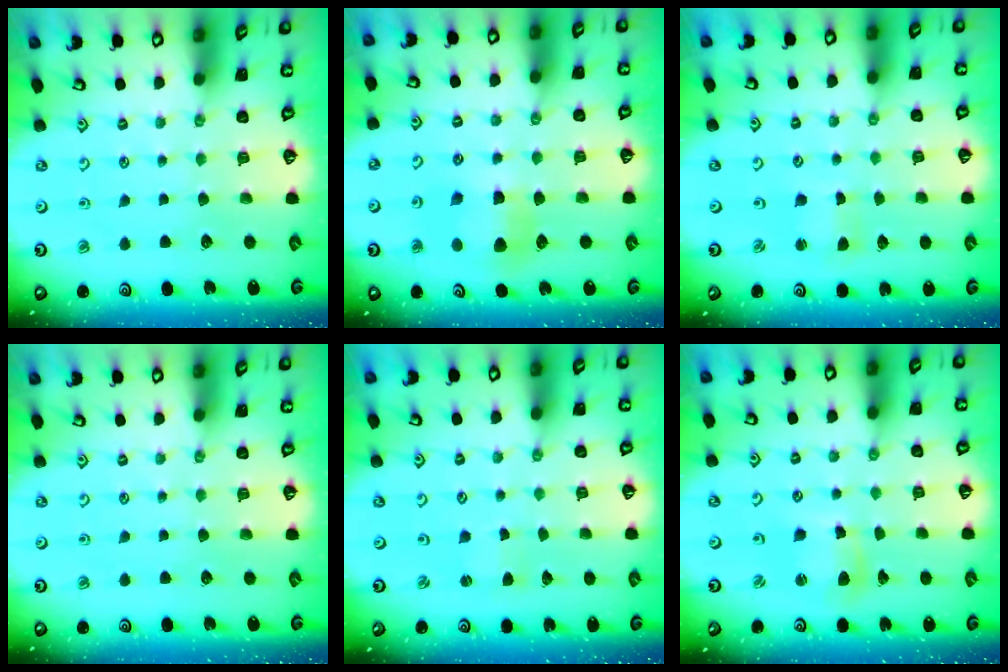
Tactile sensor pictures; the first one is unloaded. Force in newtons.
{"total": 5.7, "press": 5.7, "slide": 0.6}
{"total": 1.5, "press": 1.5, "slide": 0.2}
{"total": 0.0}
{"total": 2.0, "press": 2.0, "slide": 0.4}
{"total": 6.7, "press": 6.6, "slide": 1.1}